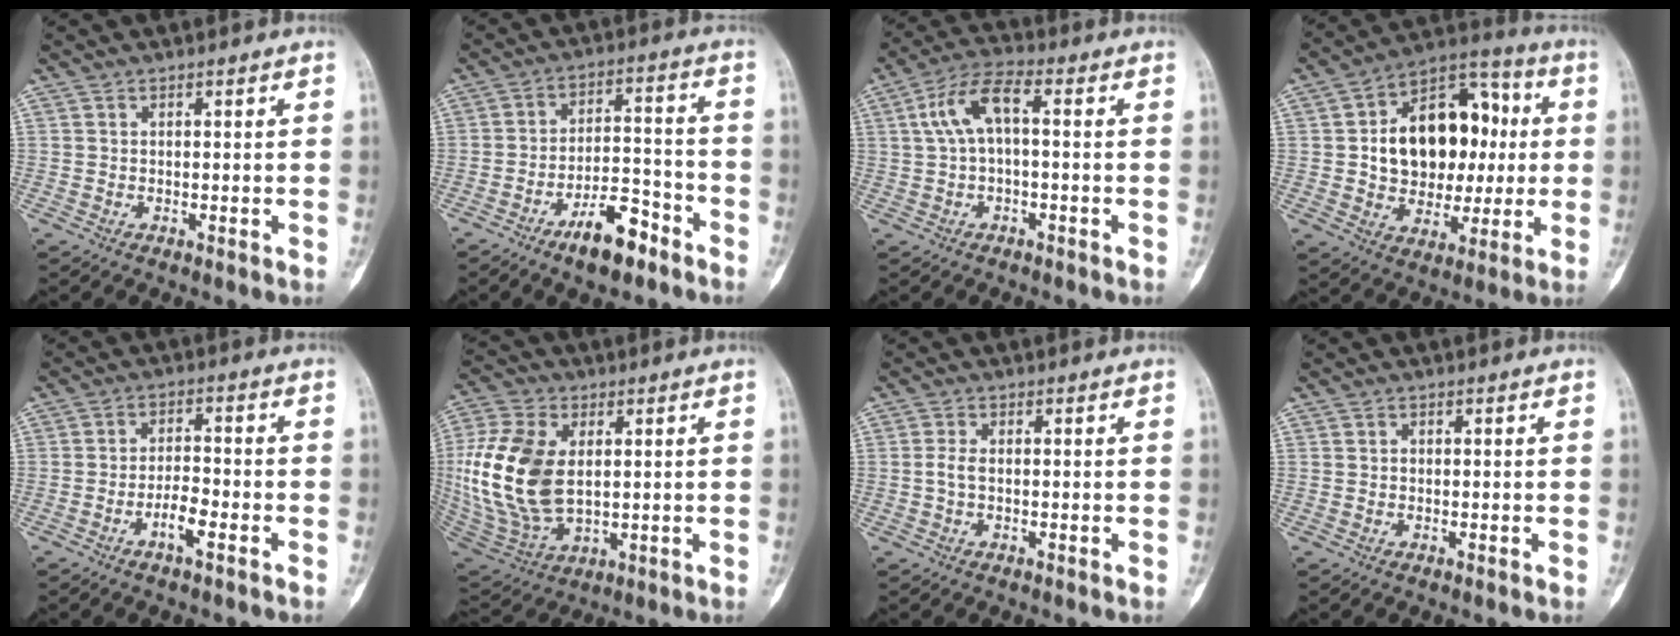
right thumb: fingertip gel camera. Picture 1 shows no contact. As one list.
[{"total": 10.0, "force": [-6.6, 3.8, 6.6], "torque": [-0.102, 0.053, -0.110]}, {"total": 7.9, "force": [0.9, 3.2, 7.2], "torque": [-0.153, 0.033, 0.011]}, {"total": 20.8, "force": [2.0, 14.5, 14.7], "torque": [-0.179, 0.026, 0.036]}, {"total": 4.9, "force": [-2.6, 1.3, 3.9], "torque": [-0.073, 0.020, -0.049]}, {"total": 19.5, "force": [1.6, 12.0, 15.3], "torque": [-0.320, -0.010, 0.041]}, {"total": 1.9, "force": [-0.2, 0.9, 1.6], "torque": [-0.033, 0.003, -0.006]}, {"total": 0.0}]